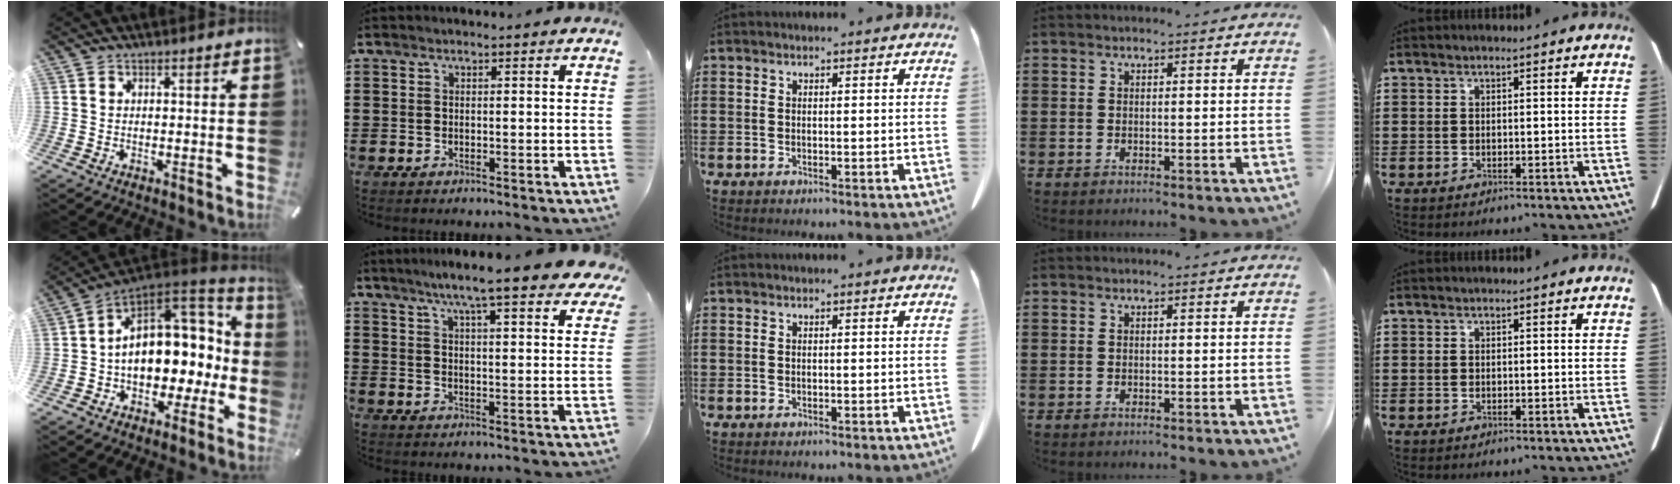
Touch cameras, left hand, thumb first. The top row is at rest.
{"thumb": {"total": 17.8, "force": [2.4, 12.6, 12.4], "torque": [-0.187, -0.019, 0.049]}, "index": {"total": 8.2, "force": [6.9, 0.2, 4.5], "torque": [-0.095, -0.027, 0.114]}}